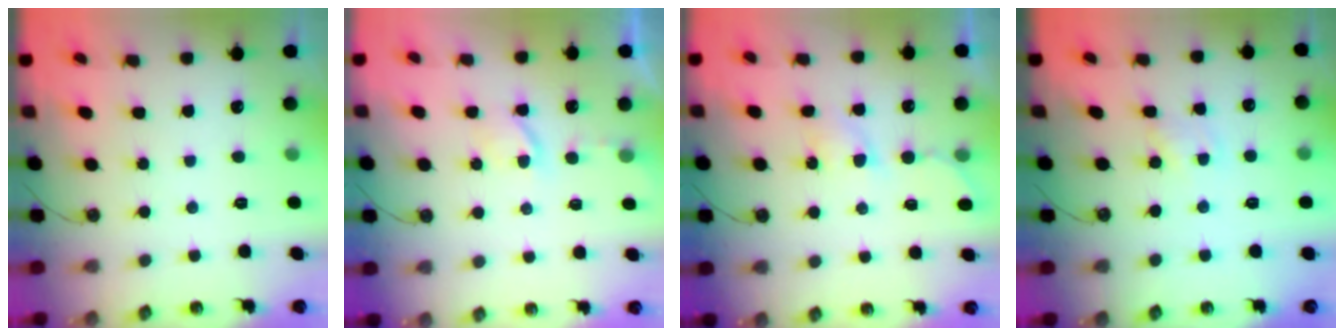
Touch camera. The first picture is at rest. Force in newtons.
{"total": 3.6, "press": 3.6, "slide": 0.5}
{"total": 4.5, "press": 4.5, "slide": 0.6}
{"total": 2.7, "press": 2.7, "slide": 0.4}